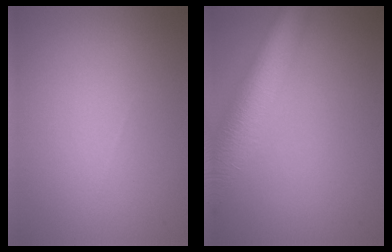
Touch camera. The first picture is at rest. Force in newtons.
{"total": 8.8, "press": 8.8, "slide": 0.2}